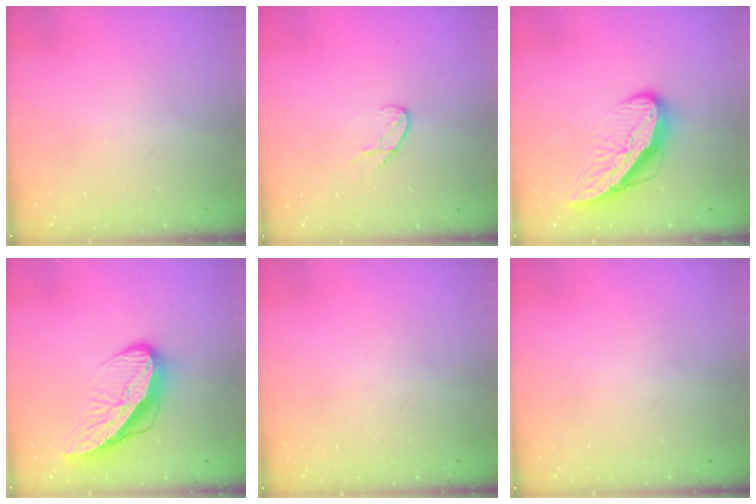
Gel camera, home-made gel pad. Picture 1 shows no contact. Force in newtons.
{"total": 6.0, "press": 6.0, "slide": 0.4}
{"total": 10.8, "press": 10.8, "slide": 1.0}
{"total": 12.0, "press": 12.0, "slide": 1.2}
{"total": 0.0}
{"total": 0.0}